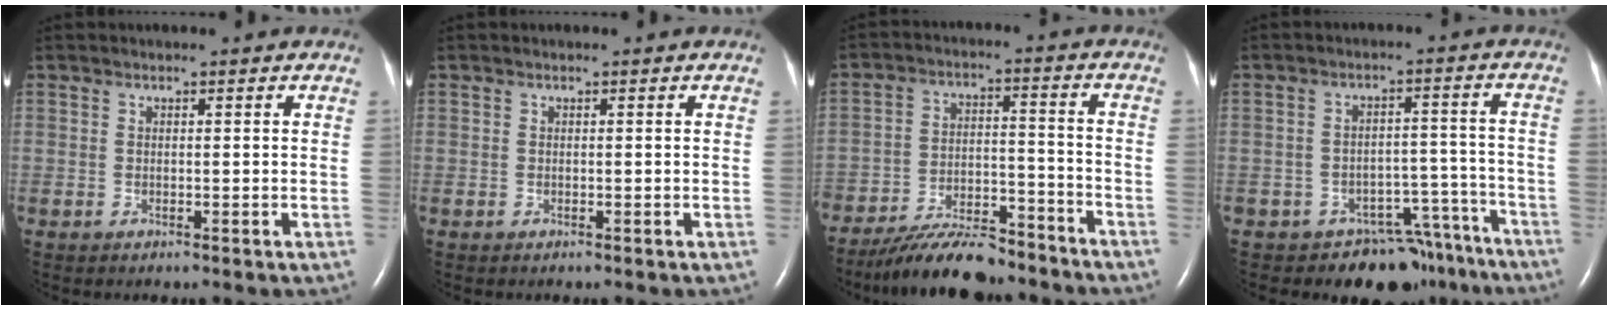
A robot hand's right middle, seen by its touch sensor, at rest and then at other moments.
{"total": 0.0}
{"total": 12.7, "force": [-11.3, 3.0, 5.1], "torque": [-0.083, 0.005, -0.183]}
{"total": 11.0, "force": [-9.3, 5.9, 0.9], "torque": [0.022, 0.054, -0.112]}